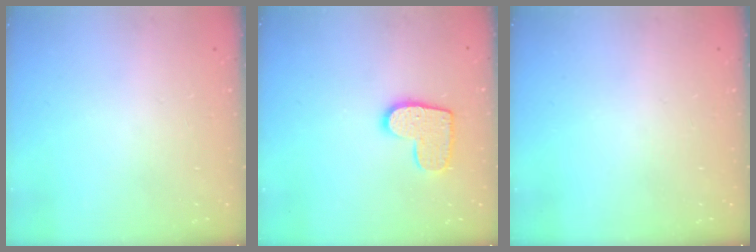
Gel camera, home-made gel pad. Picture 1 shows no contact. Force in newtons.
{"total": 11.2, "press": 11.2, "slide": 0.6}
{"total": 0.0}